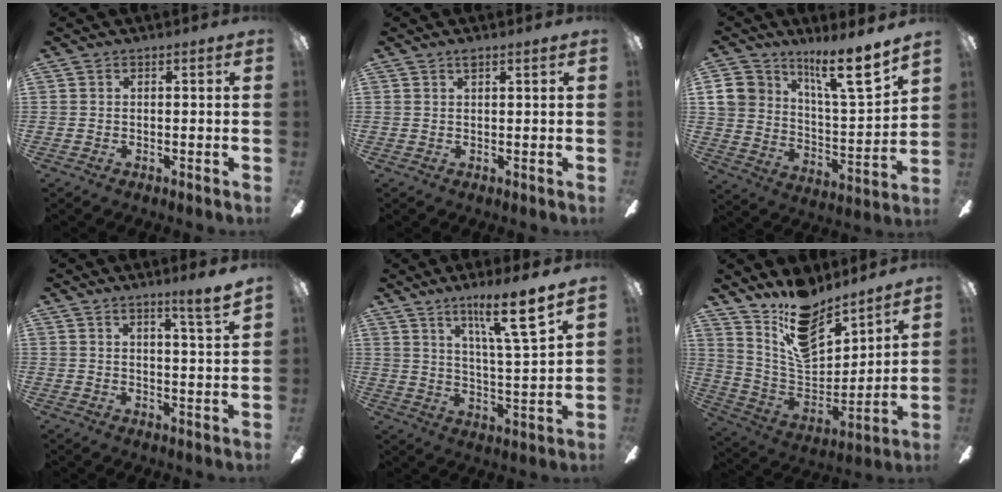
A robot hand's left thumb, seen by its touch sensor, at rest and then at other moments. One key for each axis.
{"total": 1.4, "fx": 1.0, "fy": 0.2, "fz": 1.0, "tx": -0.013, "ty": -0.002, "tz": 0.015}
{"total": 17.2, "fx": 11.6, "fy": 7.0, "fz": 10.6, "tx": -0.170, "ty": -0.073, "tz": 0.199}
{"total": 4.9, "fx": 3.9, "fy": -0.6, "fz": 2.8, "tx": -0.039, "ty": -0.030, "tz": 0.061}
{"total": 13.7, "fx": 9.3, "fy": 1.6, "fz": 9.9, "tx": -0.155, "ty": -0.055, "tz": 0.143}
{"total": 16.3, "fx": 13.2, "fy": 6.7, "fz": 6.9, "tx": -0.129, "ty": -0.095, "tz": 0.238}